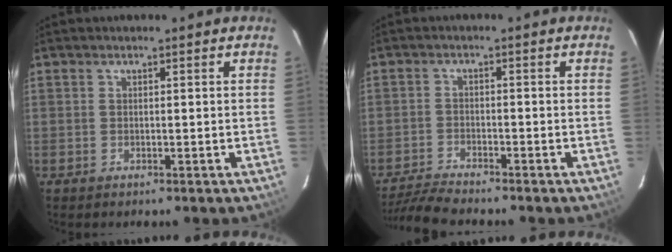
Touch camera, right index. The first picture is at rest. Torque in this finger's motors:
{"motor_torque": [0.27, -0.23, -0.01, 0.01]}